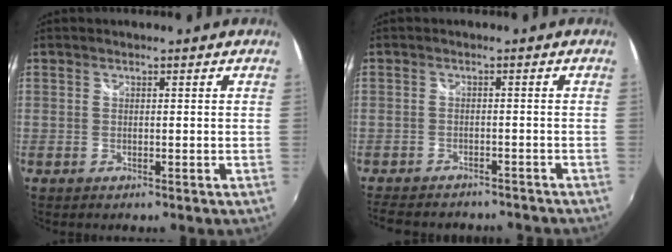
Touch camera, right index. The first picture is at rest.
{"total": 10.0, "force": [-8.4, 4.1, 3.5], "torque": [-0.091, -0.007, -0.125]}